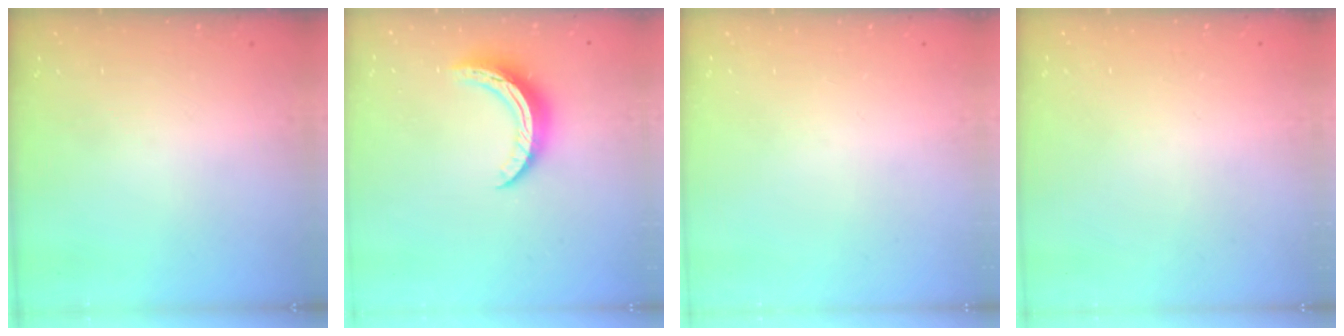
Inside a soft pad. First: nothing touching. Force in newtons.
{"total": 10.4, "press": 10.3, "slide": 0.5}
{"total": 0.0}
{"total": 2.6, "press": 2.6, "slide": 0.2}